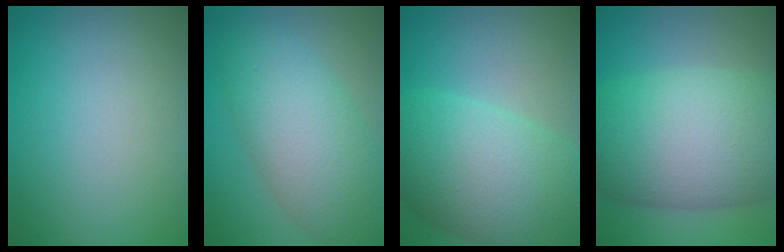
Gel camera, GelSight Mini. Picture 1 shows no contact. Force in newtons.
{"total": 7.8, "press": 7.8, "slide": 0.4}
{"total": 10.5, "press": 10.5, "slide": 0.4}
{"total": 12.0, "press": 12.0, "slide": 0.6}